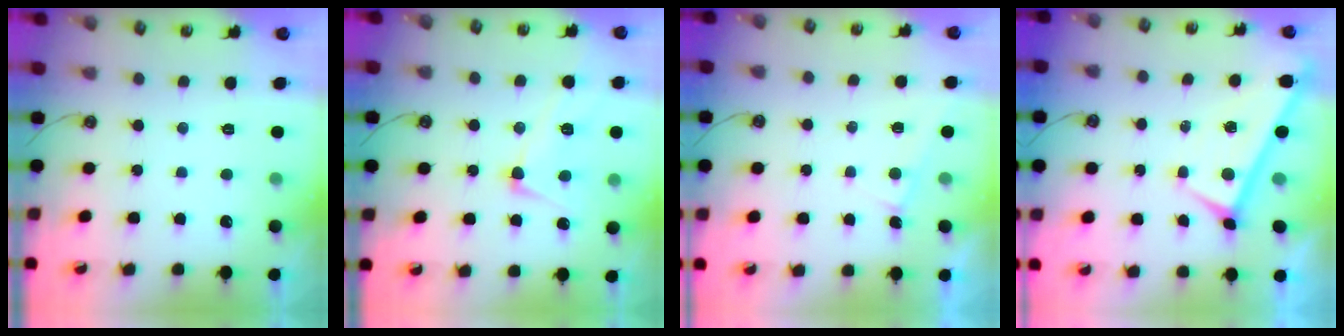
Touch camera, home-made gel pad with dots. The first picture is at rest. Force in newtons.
{"total": 4.2, "press": 4.0, "slide": 1.0}
{"total": 2.2, "press": 2.2, "slide": 0.2}
{"total": 0.0}